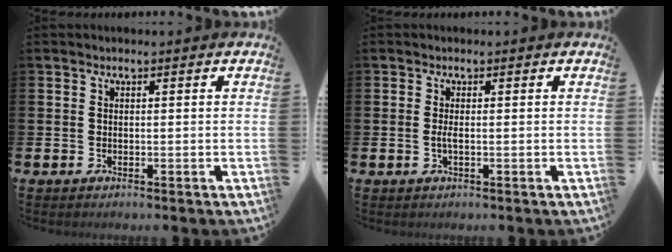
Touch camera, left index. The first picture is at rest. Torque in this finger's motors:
{"motor_torque": [0.20, -0.08, 0.00, 0.01]}